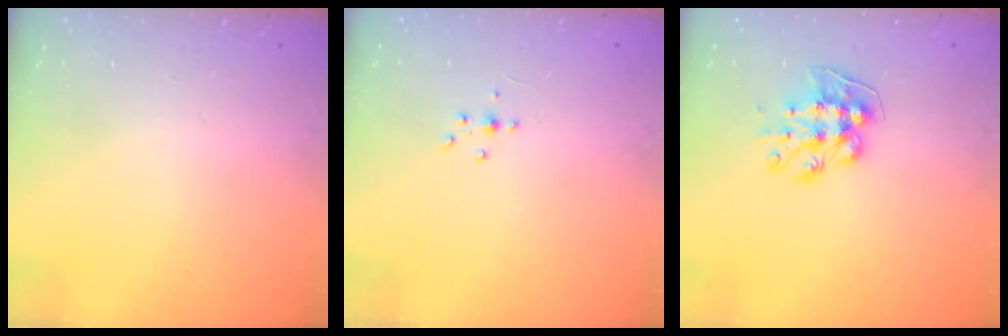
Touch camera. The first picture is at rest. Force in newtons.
{"total": 3.0, "press": 3.0, "slide": 0.4}
{"total": 9.7, "press": 9.7, "slide": 0.6}